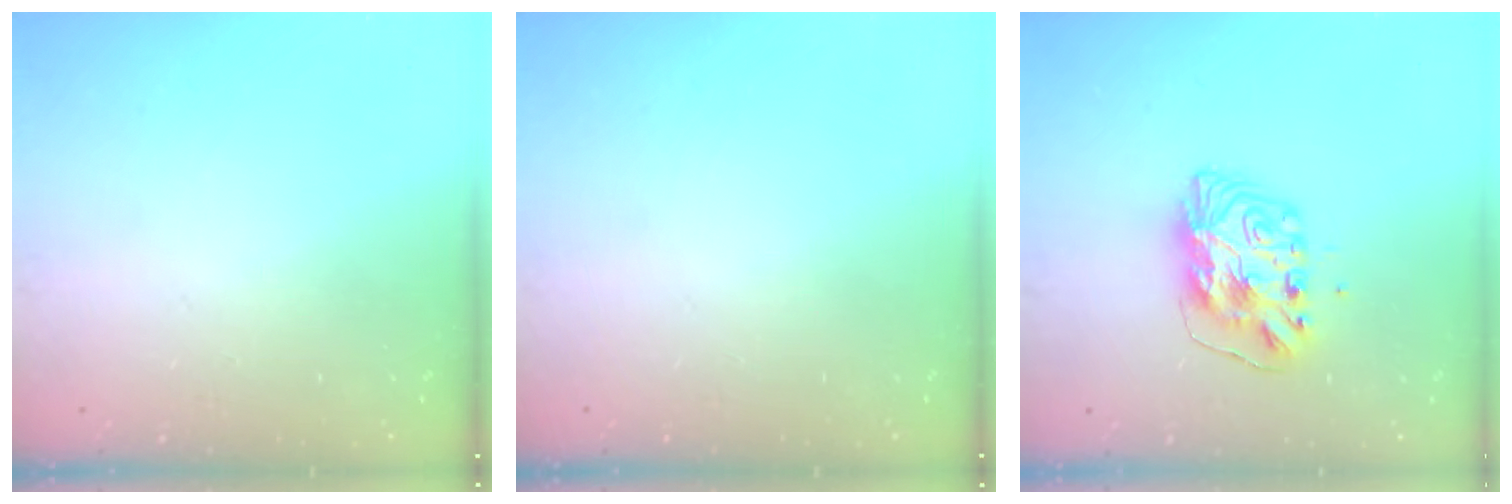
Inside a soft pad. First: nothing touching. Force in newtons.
{"total": 0.0}
{"total": 9.4, "press": 9.4, "slide": 0.8}